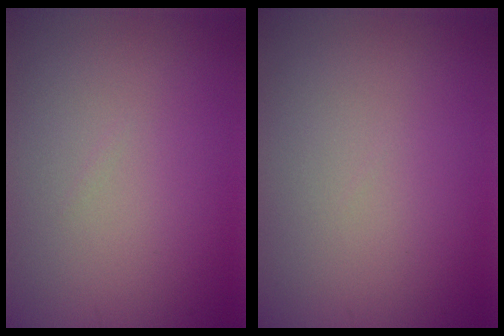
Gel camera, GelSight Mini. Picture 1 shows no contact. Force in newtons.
{"total": 0.0}